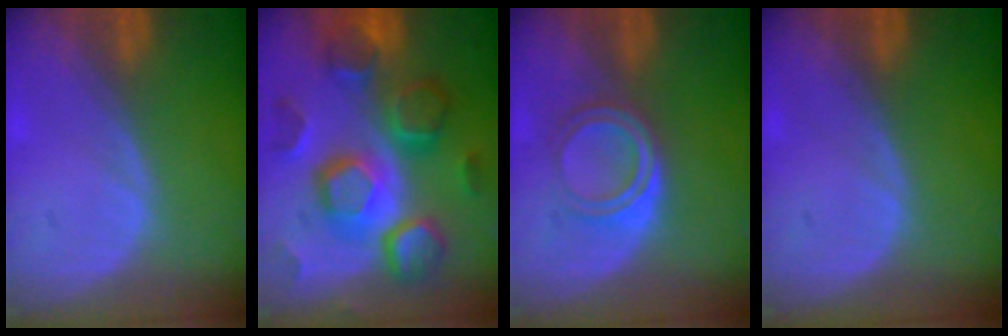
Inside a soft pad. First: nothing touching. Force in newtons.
{"total": 12.5, "press": 12.4, "slide": 1.1}
{"total": 4.2, "press": 4.0, "slide": 1.1}
{"total": 0.0}